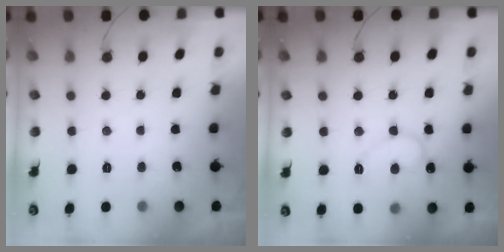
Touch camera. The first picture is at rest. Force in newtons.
{"total": 10.4, "press": 10.4, "slide": 0.9}